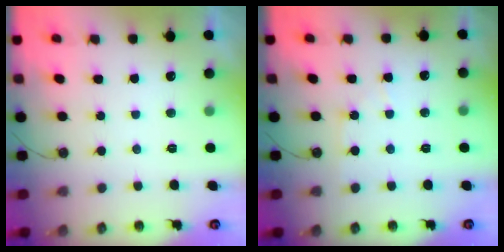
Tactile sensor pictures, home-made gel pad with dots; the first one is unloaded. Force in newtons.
{"total": 4.6, "press": 4.5, "slide": 0.7}